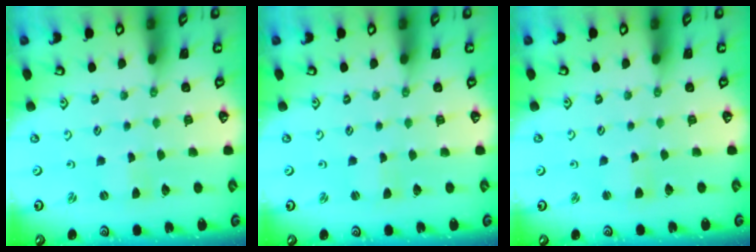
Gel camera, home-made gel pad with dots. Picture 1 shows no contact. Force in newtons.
{"total": 1.5, "press": 1.4, "slide": 0.3}
{"total": 2.9, "press": 2.9, "slide": 0.3}